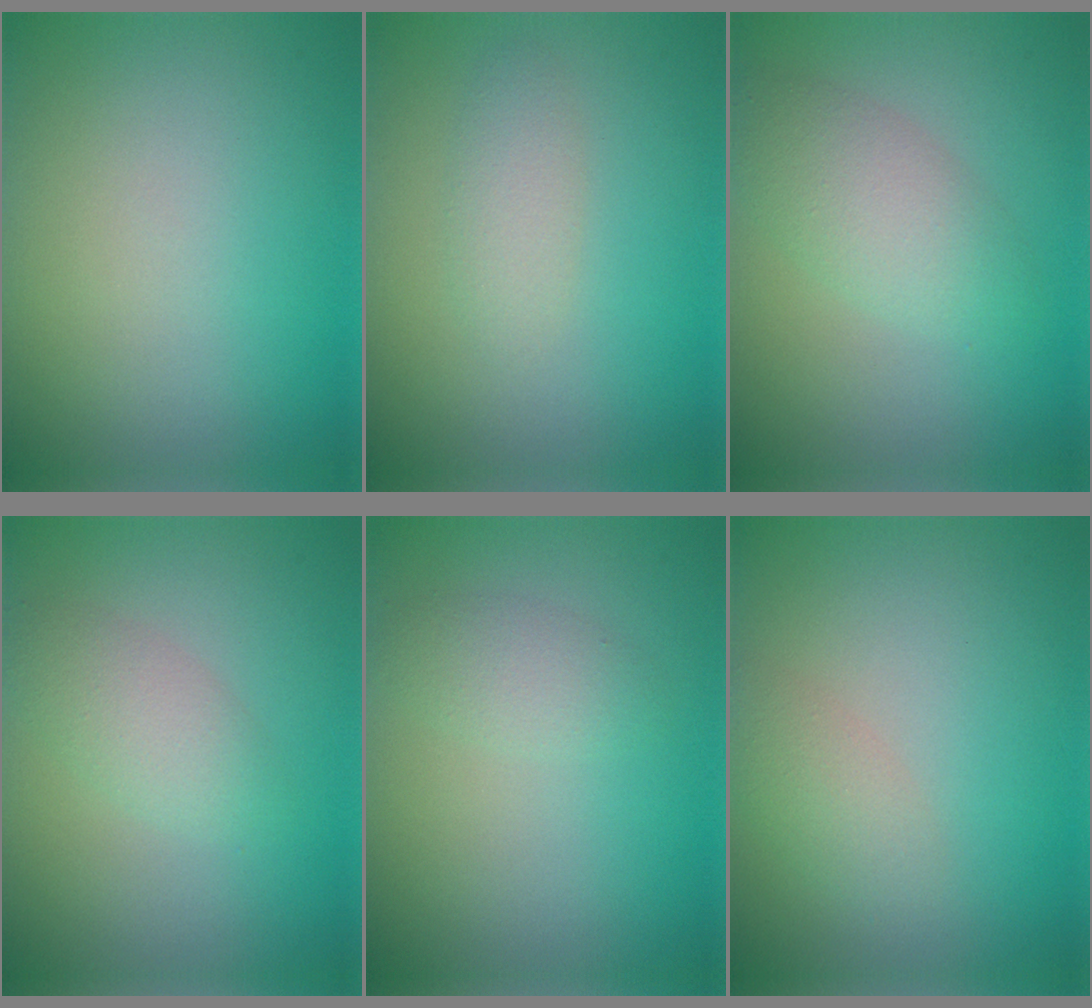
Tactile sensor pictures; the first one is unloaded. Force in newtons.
{"total": 1.6, "press": 1.6, "slide": 0.0}
{"total": 3.6, "press": 3.6, "slide": 0.0}
{"total": 2.4, "press": 2.4, "slide": 0.1}
{"total": 1.8, "press": 1.8, "slide": 0.1}
{"total": 2.0, "press": 2.0, "slide": 0.1}